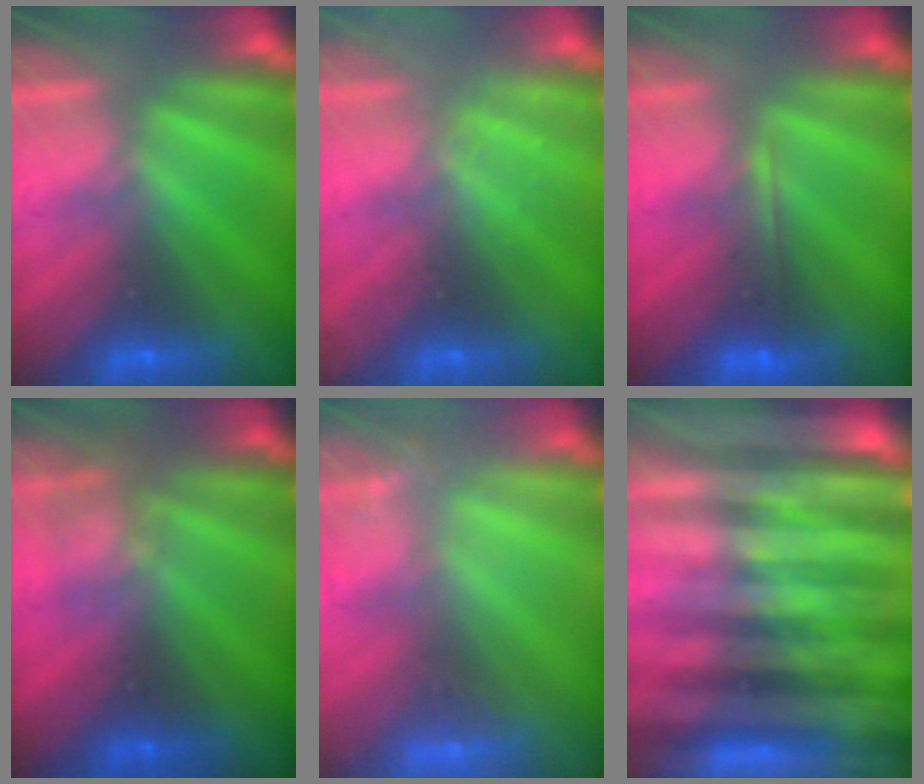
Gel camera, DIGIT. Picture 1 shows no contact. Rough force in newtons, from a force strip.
{"total": 2.2}
{"total": 1.9}
{"total": 2.4}
{"total": 2.6}
{"total": 7.3}